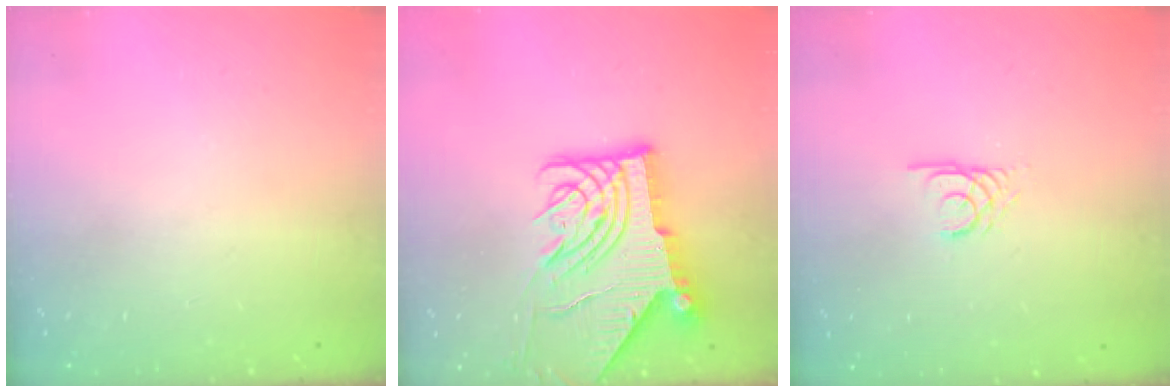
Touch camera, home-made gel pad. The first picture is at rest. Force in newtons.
{"total": 14.7, "press": 14.6, "slide": 1.7}
{"total": 2.2, "press": 2.2, "slide": 0.3}